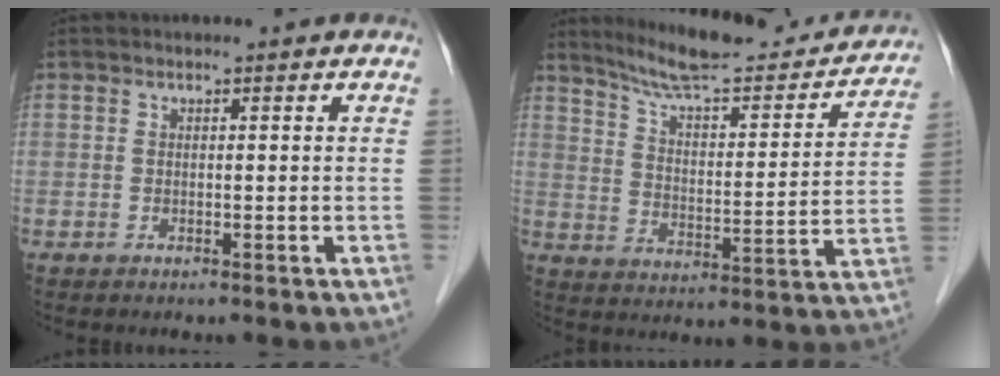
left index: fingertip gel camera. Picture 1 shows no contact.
{"total": 20.1, "force": [18.3, 3.5, 7.6], "torque": [-0.107, -0.013, 0.255]}